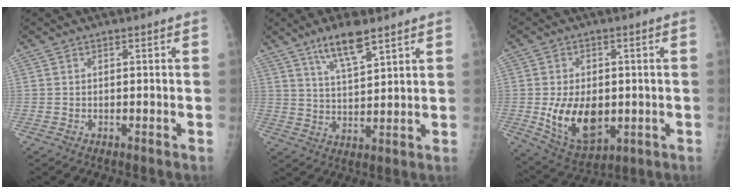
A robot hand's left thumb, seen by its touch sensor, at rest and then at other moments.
{"total": 8.5, "force": [5.7, 2.4, 5.8], "torque": [-0.092, -0.028, 0.109]}
{"total": 13.0, "force": [-1.6, 8.2, 10.0], "torque": [-0.139, -0.011, -0.006]}